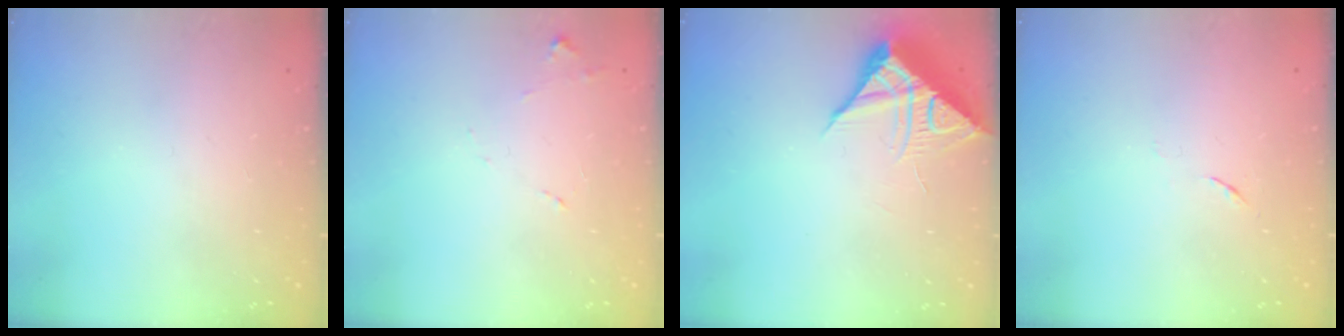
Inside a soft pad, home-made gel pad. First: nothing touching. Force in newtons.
{"total": 7.6, "press": 7.6, "slide": 0.6}
{"total": 9.7, "press": 9.7, "slide": 0.5}
{"total": 3.5, "press": 3.4, "slide": 0.6}